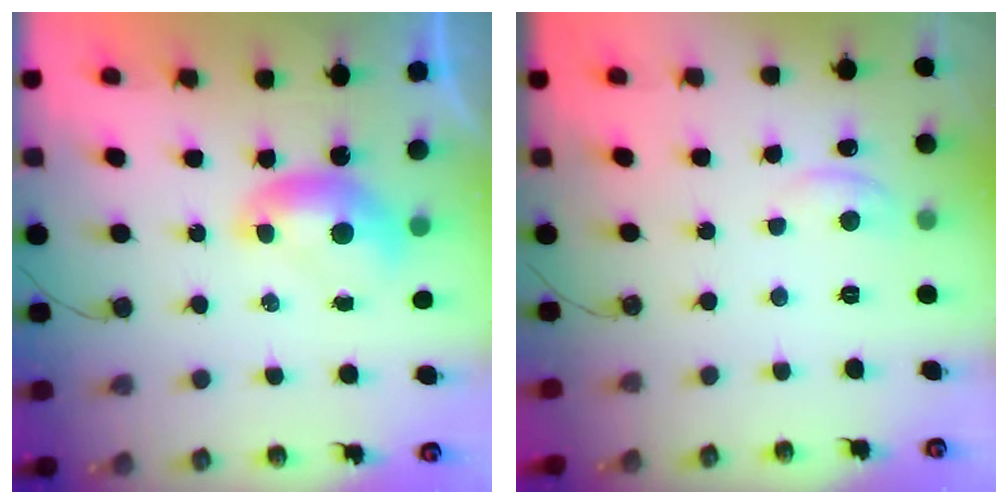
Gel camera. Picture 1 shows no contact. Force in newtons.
{"total": 0.6, "press": 0.0, "slide": 0.6}